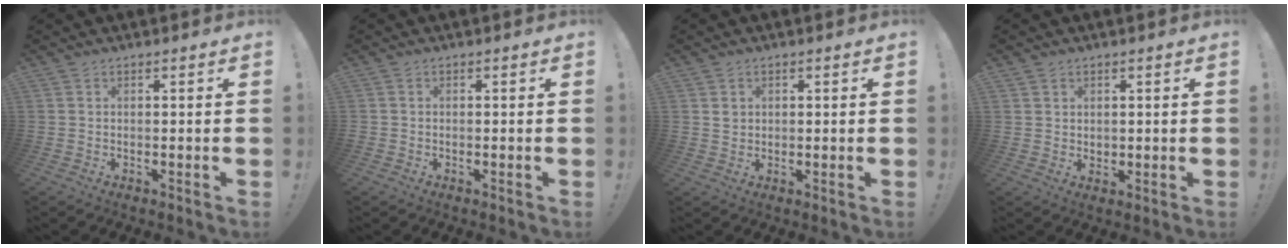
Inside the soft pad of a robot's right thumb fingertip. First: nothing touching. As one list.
[{"total": 0.6, "force": [-0.3, 0.6, 0.0], "torque": [-0.007, 0.004, -0.003]}, {"total": 2.2, "force": [0.6, 2.0, 0.7], "torque": [-0.007, 0.001, 0.010]}, {"total": 2.6, "force": [1.6, 2.1, 0.0], "torque": [0.004, -0.007, 0.028]}]